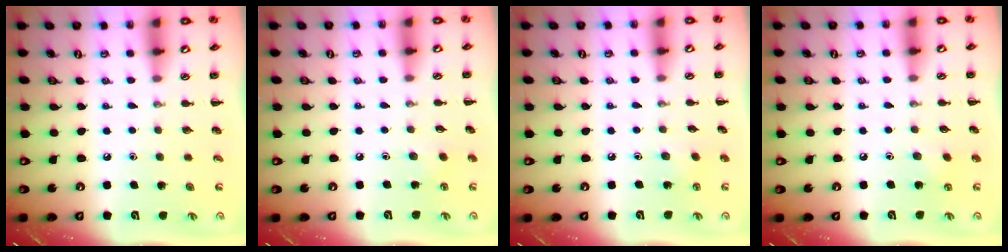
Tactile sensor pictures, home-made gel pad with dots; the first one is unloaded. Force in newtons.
{"total": 1.8, "press": 1.7, "slide": 0.6}
{"total": 2.9, "press": 2.8, "slide": 0.9}
{"total": 6.5, "press": 6.4, "slide": 0.7}